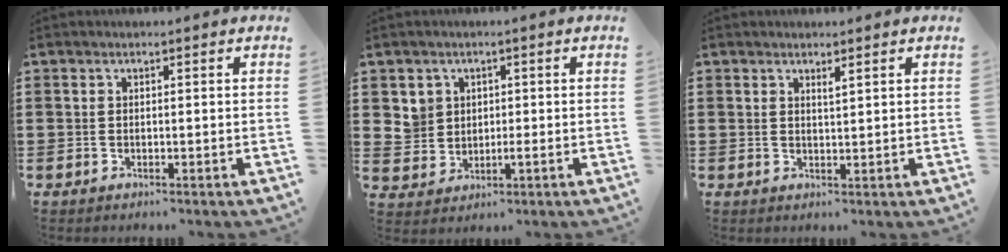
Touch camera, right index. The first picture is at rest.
{"total": 3.2, "force": [0.8, 2.8, 1.1], "torque": [-0.036, 0.007, 0.015]}
{"total": 1.2, "force": [1.1, 0.2, 0.6], "torque": [-0.012, 0.002, 0.019]}